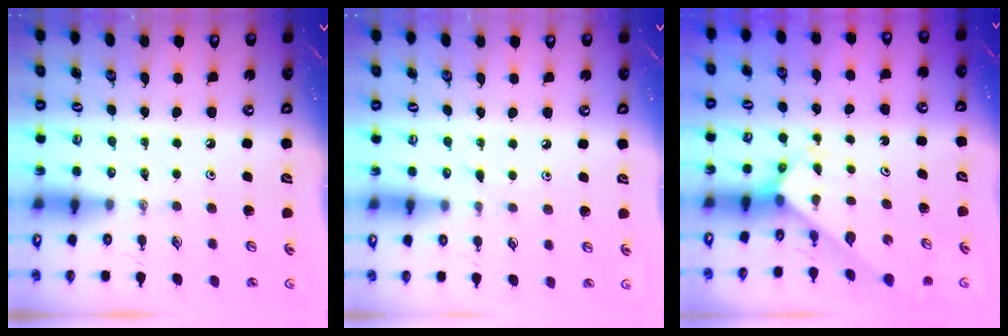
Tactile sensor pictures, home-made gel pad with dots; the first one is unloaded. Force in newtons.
{"total": 2.3, "press": 2.2, "slide": 0.4}
{"total": 2.8, "press": 2.8, "slide": 0.1}